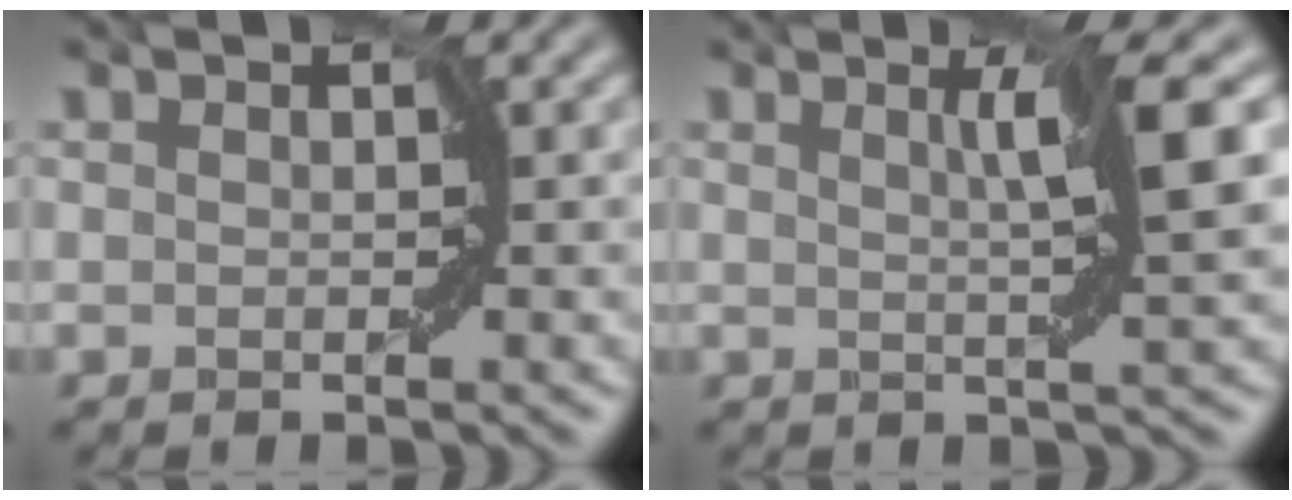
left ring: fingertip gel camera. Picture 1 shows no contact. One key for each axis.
{"total": 3.4, "fx": 0.9, "fy": -0.3, "fz": 3.3, "tx": -0.064, "ty": 0.001, "tz": 0.018}